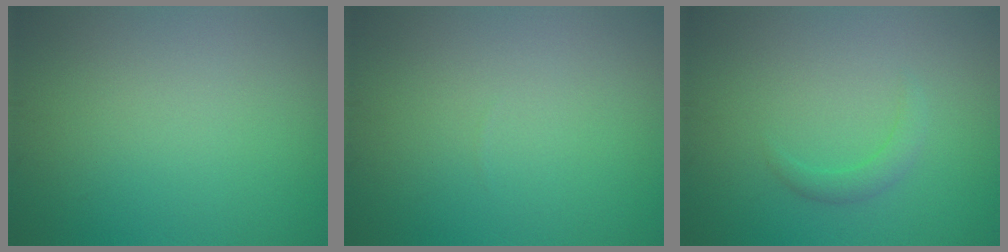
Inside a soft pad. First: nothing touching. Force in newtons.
{"total": 0.0}
{"total": 1.4, "press": 1.4, "slide": 0.0}